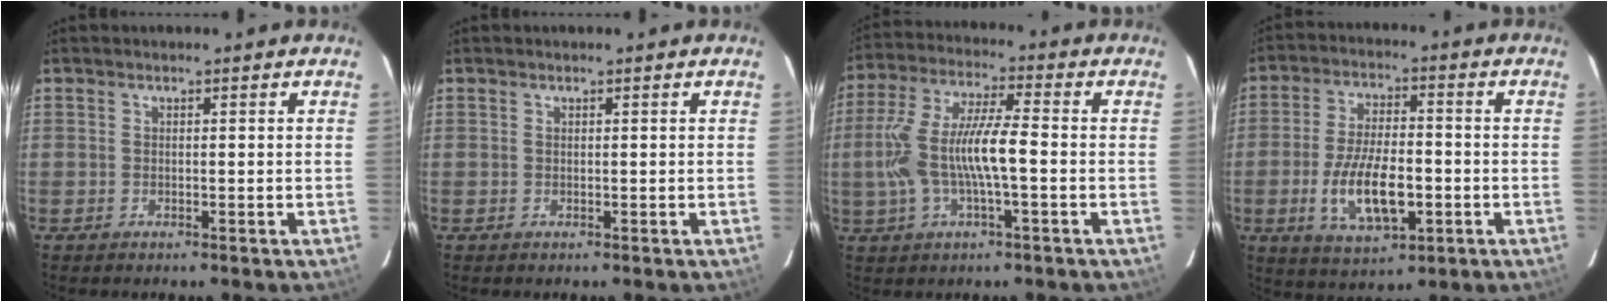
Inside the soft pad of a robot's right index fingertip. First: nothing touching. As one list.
[{"total": 0.0}, {"total": 12.6, "force": [-2.0, 2.8, 12.1], "torque": [-0.247, 0.005, -0.035]}, {"total": 12.6, "force": [-3.4, 5.4, 10.8], "torque": [-0.216, -0.009, -0.051]}]